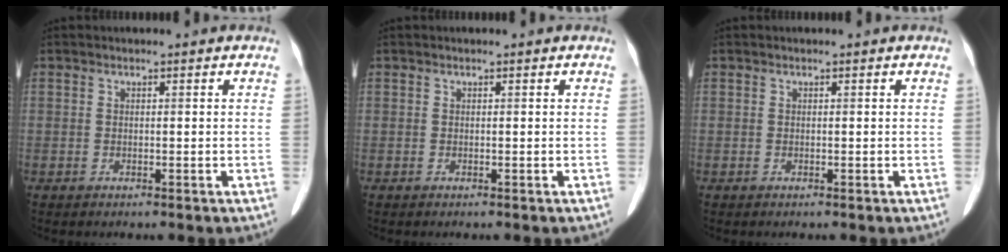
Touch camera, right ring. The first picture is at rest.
{"total": 0.0}
{"total": 0.0}